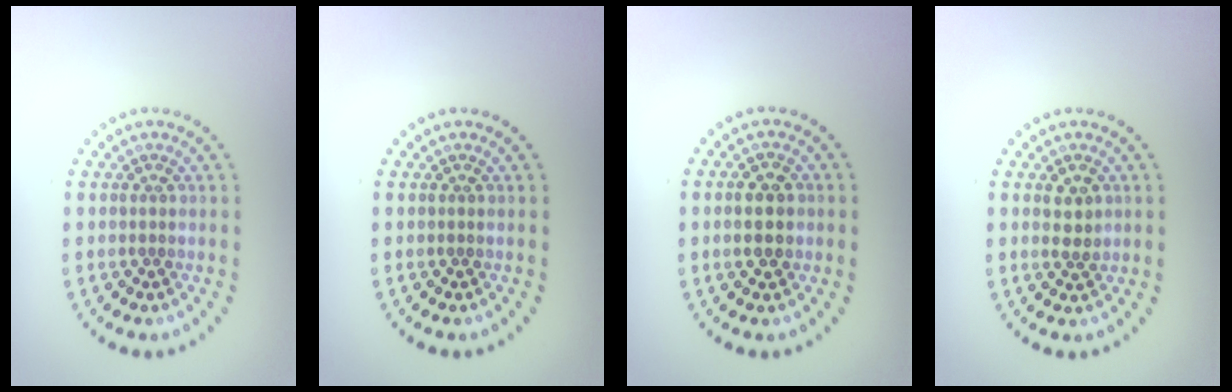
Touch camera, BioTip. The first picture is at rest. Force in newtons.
{"total": 0.0}
{"total": 2.6, "press": 2.6, "slide": 0.2}
{"total": 2.0, "press": 1.9, "slide": 0.6}